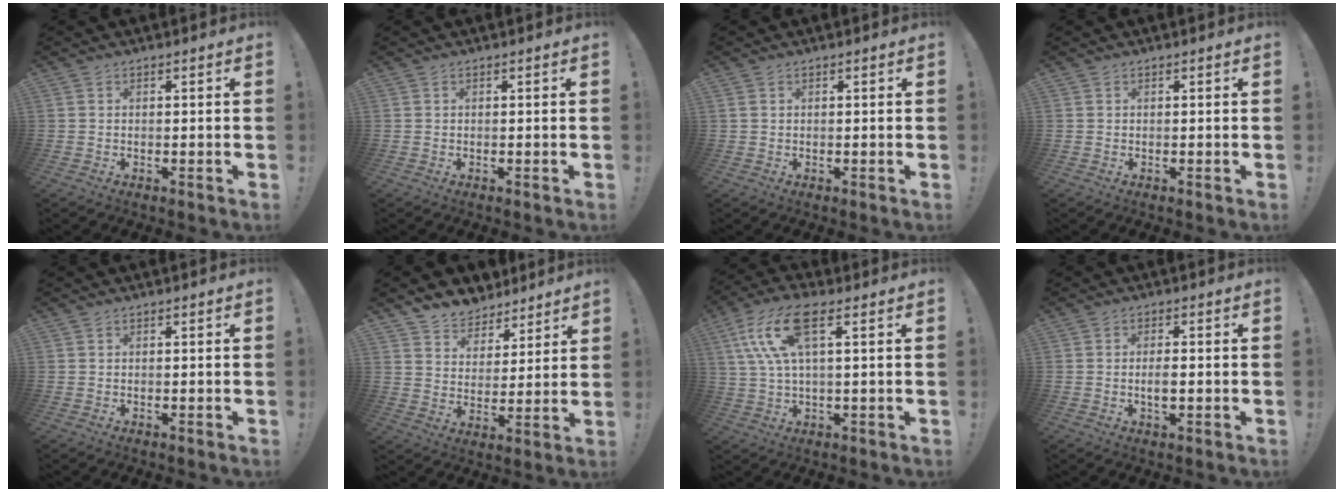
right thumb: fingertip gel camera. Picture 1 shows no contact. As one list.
[{"total": 0.0}, {"total": 0.9, "force": [0.4, 0.7, 0.4], "torque": [-0.013, 0.004, 0.008]}, {"total": 0.0}, {"total": 0.0}, {"total": 7.5, "force": [5.9, 4.6, 0.6], "torque": [-0.017, -0.053, 0.117]}, {"total": 13.6, "force": [5.0, 4.9, 11.7], "torque": [-0.224, -0.001, 0.090]}, {"total": 3.2, "force": [-0.6, 1.0, 3.0], "torque": [-0.035, -0.003, -0.013]}]